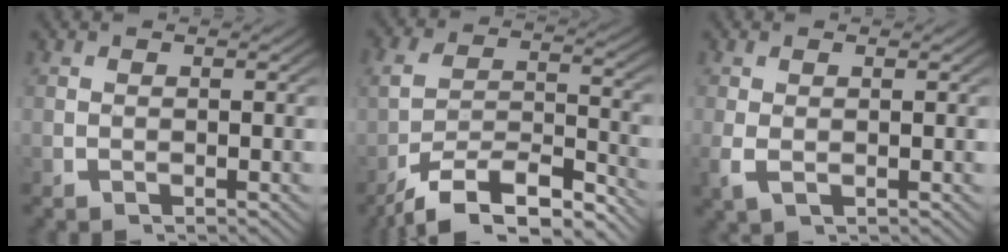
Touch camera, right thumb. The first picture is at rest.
{"total": 10.5, "force": [-6.9, 5.9, 5.3], "torque": [-0.101, -0.037, -0.100]}
{"total": 1.5, "force": [0.0, 0.5, 1.4], "torque": [-0.040, -0.005, 0.007]}